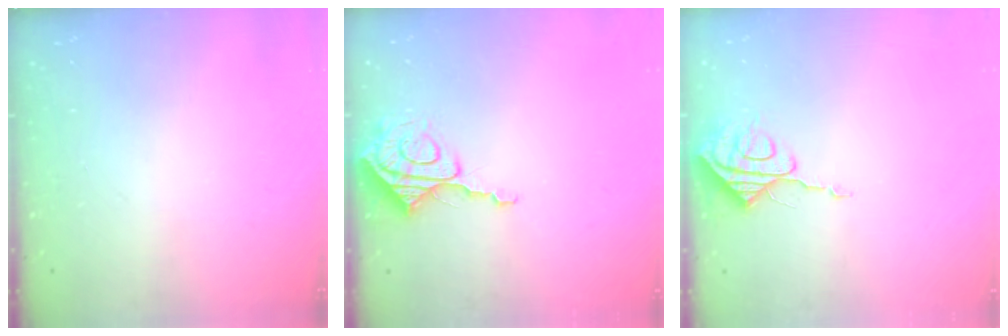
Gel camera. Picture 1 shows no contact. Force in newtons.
{"total": 9.7, "press": 9.7, "slide": 0.8}
{"total": 7.9, "press": 7.9, "slide": 0.6}